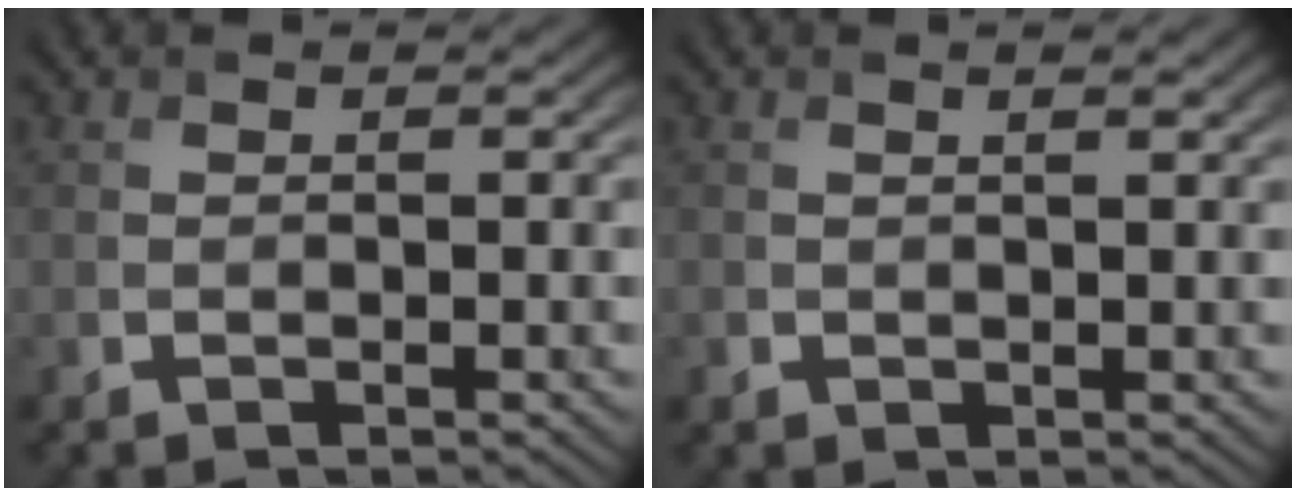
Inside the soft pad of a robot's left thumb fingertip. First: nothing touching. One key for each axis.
{"total": 1.2, "fx": 0.7, "fy": 0.5, "fz": 0.8, "tx": -0.021, "ty": -0.003, "tz": 0.019}